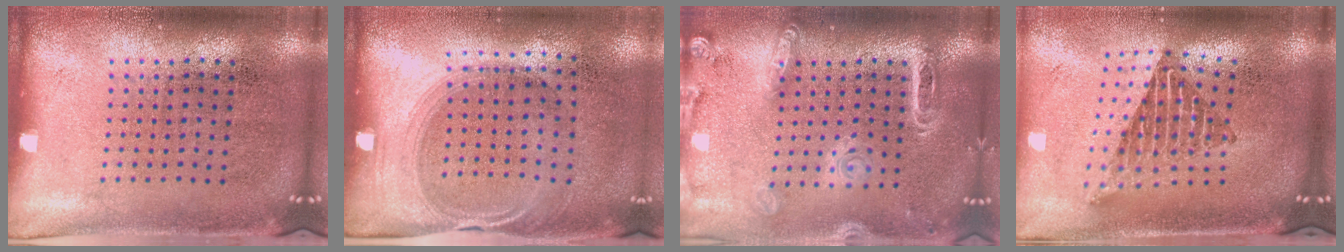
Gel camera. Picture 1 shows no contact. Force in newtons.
{"total": 1.5, "press": 1.3, "slide": 0.8}
{"total": 2.0, "press": 1.8, "slide": 0.8}
{"total": 2.1, "press": 1.6, "slide": 1.4}